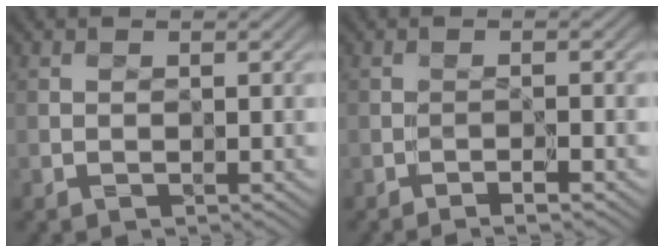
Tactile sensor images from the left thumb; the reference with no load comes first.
{"total": 1.9, "force": [-1.2, -0.1, 1.4], "torque": [-0.026, 0.006, -0.022]}